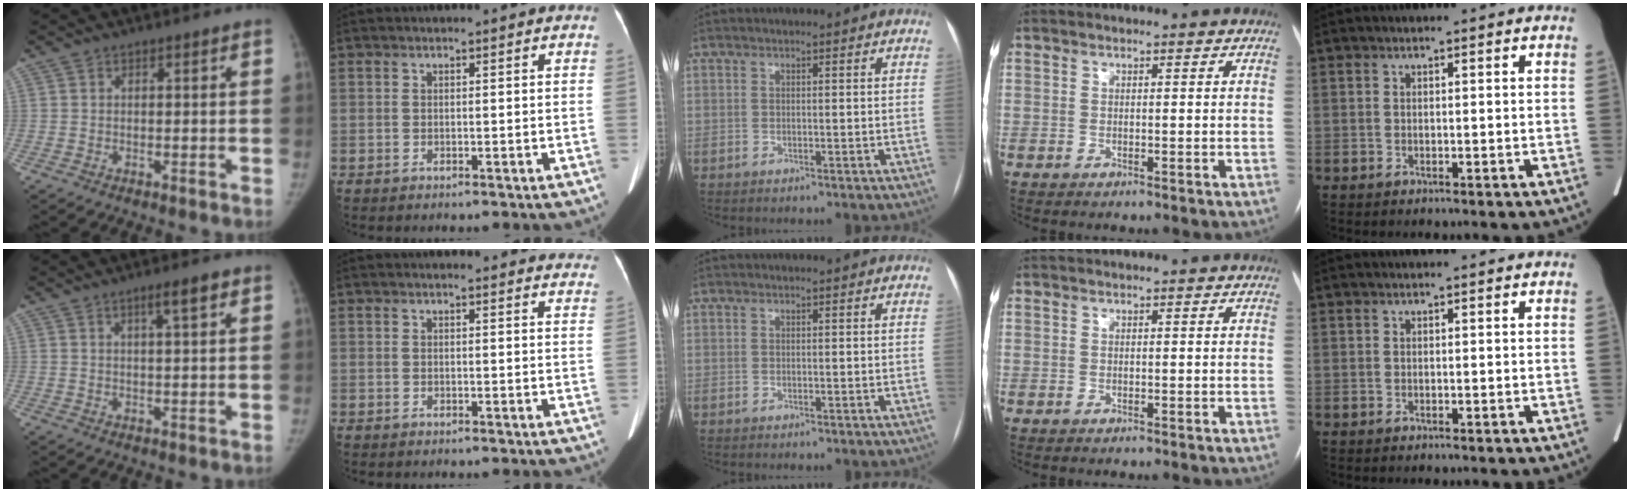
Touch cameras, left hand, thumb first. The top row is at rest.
{"thumb": {"total": 3.5, "force": [1.8, 0.3, 3.0], "torque": [-0.044, -0.005, 0.031]}, "index": {"total": 11.4, "force": [10.8, 2.5, 2.8], "torque": [0.001, 0.000, 0.096]}}